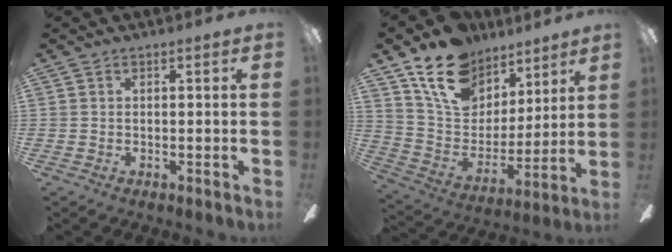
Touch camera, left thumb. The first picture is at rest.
{"total": 18.8, "force": [12.8, 11.4, 7.7], "torque": [-0.139, -0.071, 0.239]}